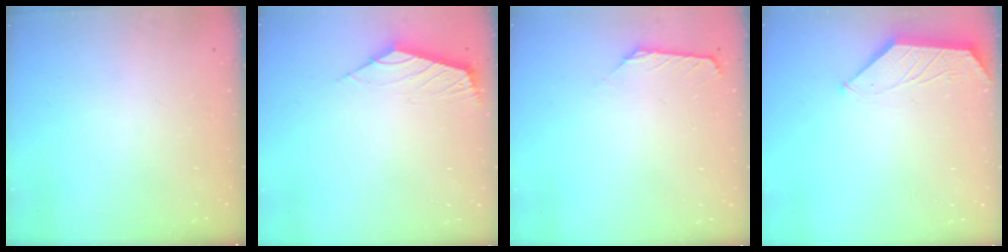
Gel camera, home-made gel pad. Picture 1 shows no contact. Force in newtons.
{"total": 2.6, "press": 2.6, "slide": 0.7}
{"total": 1.6, "press": 1.5, "slide": 0.6}
{"total": 0.9, "press": 0.9, "slide": 0.2}